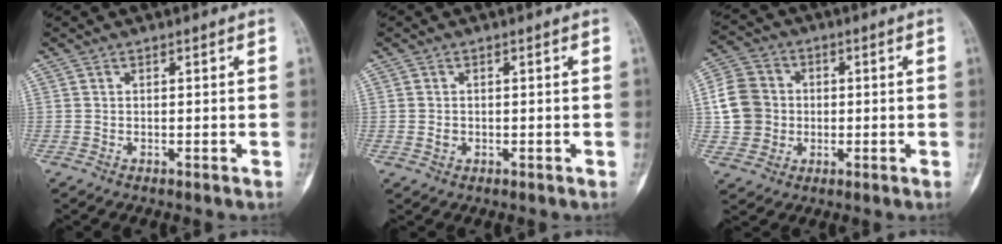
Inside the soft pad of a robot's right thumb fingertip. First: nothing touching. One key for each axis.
{"total": 1.3, "fx": -0.2, "fy": 1.1, "fz": 0.6, "tx": -0.007, "ty": 0.003, "tz": -0.003}
{"total": 10.2, "fx": 0.2, "fy": 9.3, "fz": 4.2, "tx": -0.062, "ty": 0.014, "tz": -0.001}